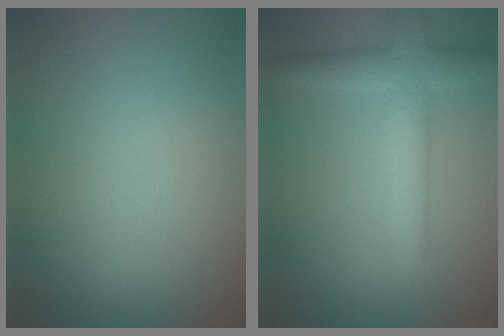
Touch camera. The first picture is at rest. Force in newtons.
{"total": 4.5, "press": 4.5, "slide": 0.1}